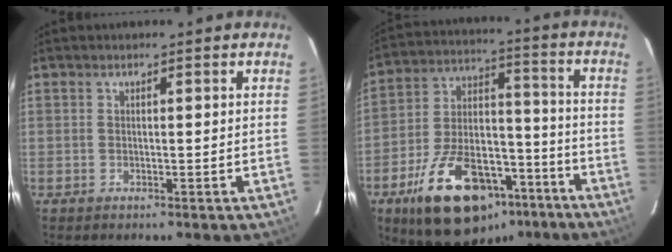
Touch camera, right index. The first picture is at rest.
{"total": 23.2, "force": [-13.6, 12.0, 14.5], "torque": [-0.268, 0.016, -0.200]}